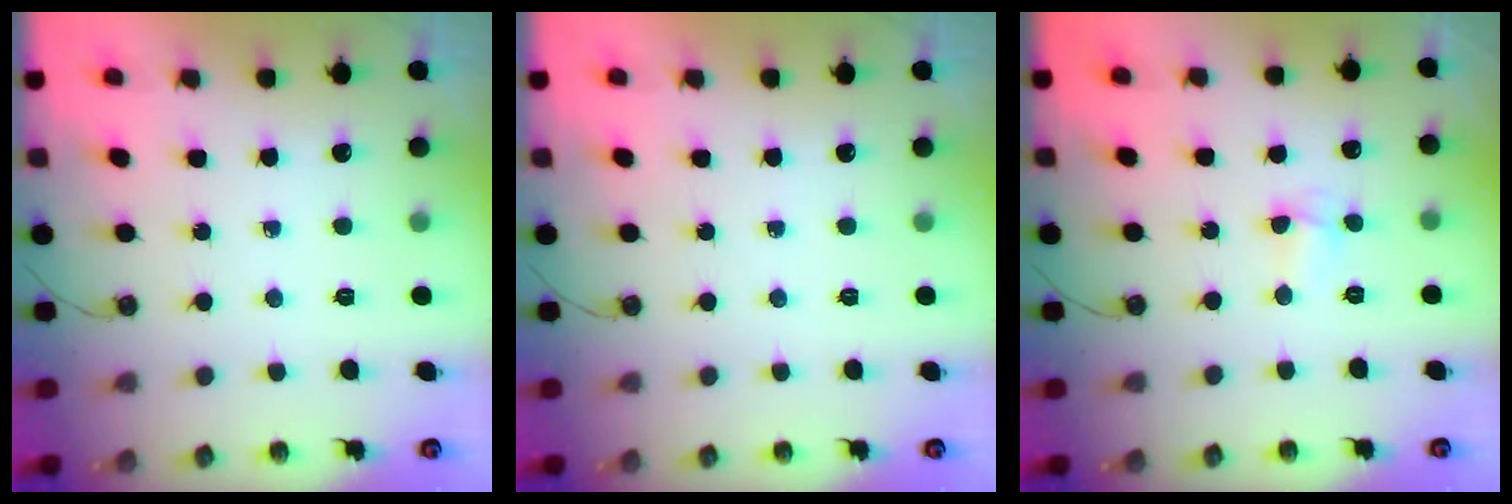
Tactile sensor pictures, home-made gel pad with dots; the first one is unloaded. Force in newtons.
{"total": 0.0}
{"total": 3.0, "press": 3.0, "slide": 0.5}